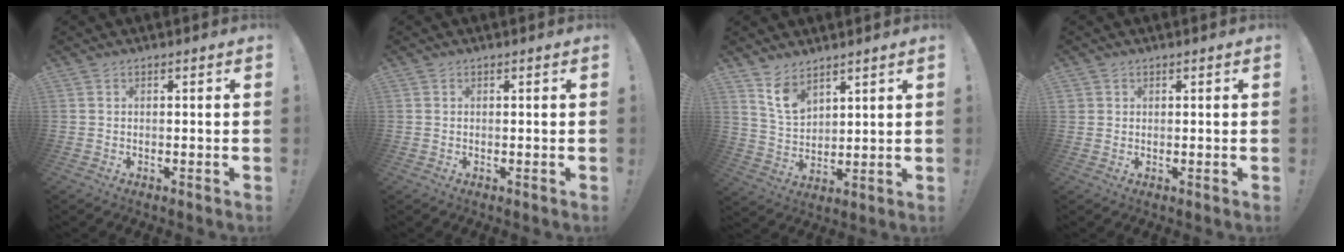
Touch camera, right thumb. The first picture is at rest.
{"total": 0.6, "force": [0.2, 0.5, 0.0], "torque": [0.009, -0.002, 0.002]}
{"total": 8.6, "force": [6.4, 4.6, 3.5], "torque": [-0.063, -0.039, 0.124]}
{"total": 1.3, "force": [0.8, 1.0, 0.2], "torque": [0.001, -0.004, 0.014]}